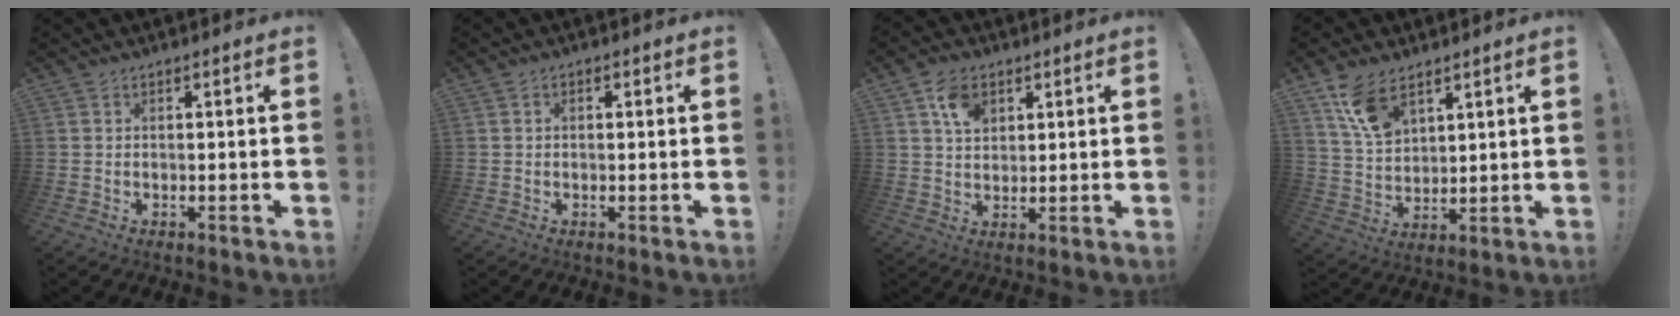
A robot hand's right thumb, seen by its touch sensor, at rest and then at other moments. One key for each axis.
{"total": 1.1, "fx": -0.1, "fy": 0.8, "fz": 0.8, "tx": -0.013, "ty": 0.004, "tz": -0.004}
{"total": 7.4, "fx": 3.7, "fy": 5.1, "fz": 3.9, "tx": -0.056, "ty": -0.007, "tz": 0.067}
{"total": 11.1, "fx": 7.5, "fy": 6.0, "fz": 5.6, "tx": -0.091, "ty": -0.040, "tz": 0.143}